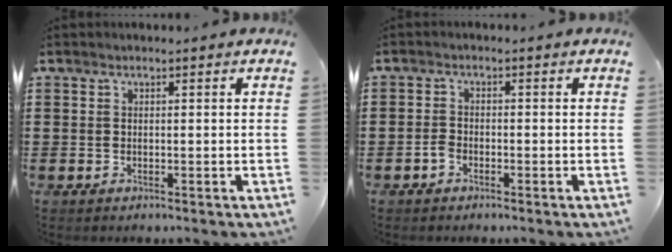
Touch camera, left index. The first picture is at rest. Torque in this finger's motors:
{"motor_torque": [0.20, 0.17, 0.07, 0.03]}